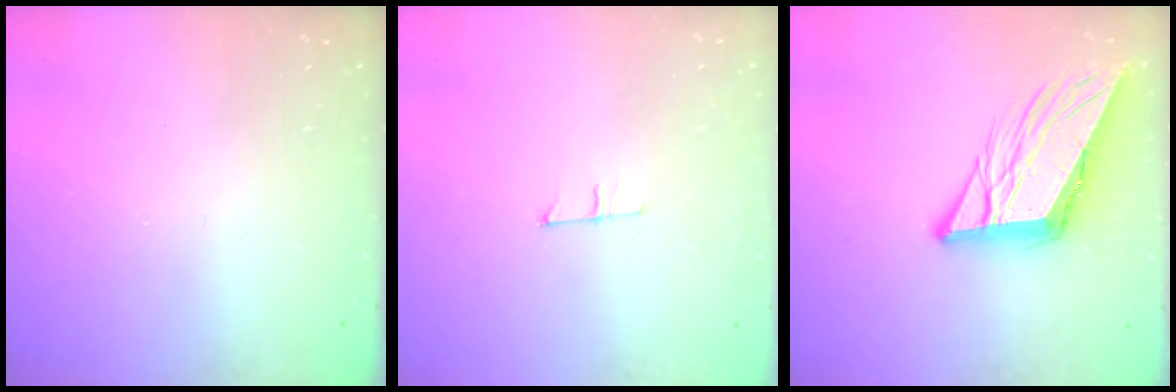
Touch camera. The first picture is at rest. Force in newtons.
{"total": 5.3, "press": 5.3, "slide": 0.4}
{"total": 11.0, "press": 10.7, "slide": 2.3}